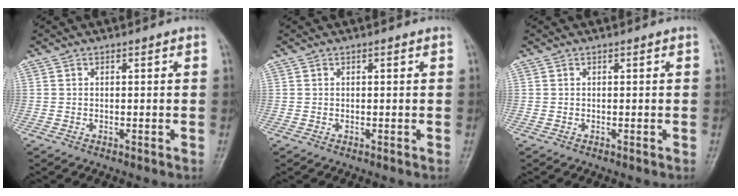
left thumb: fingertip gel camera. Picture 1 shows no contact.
{"total": 0.0}
{"total": 0.0}